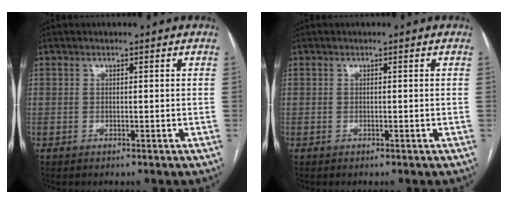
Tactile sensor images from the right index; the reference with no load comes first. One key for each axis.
{"total": 0.0}